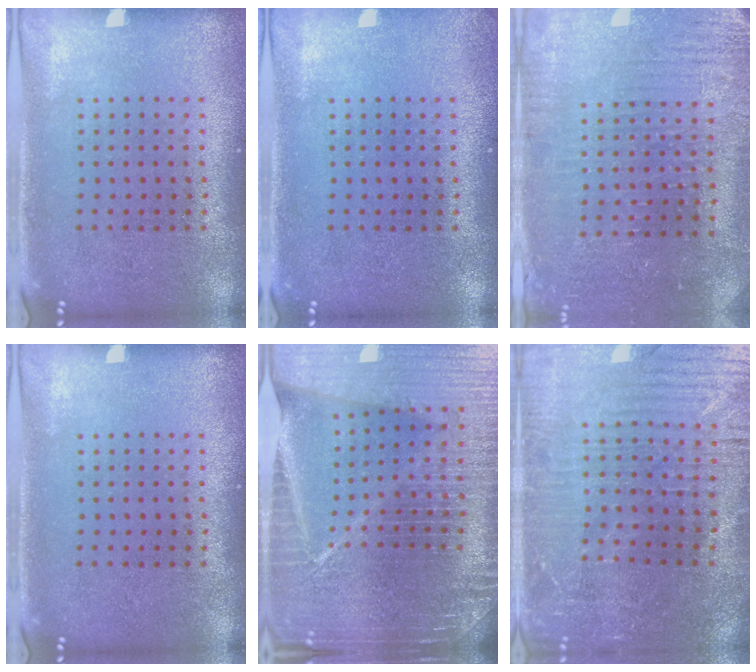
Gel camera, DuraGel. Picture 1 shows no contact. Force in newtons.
{"total": 1.0, "press": 1.0, "slide": 0.1}
{"total": 3.2, "press": 3.2, "slide": 0.4}
{"total": 0.0}
{"total": 6.9, "press": 5.9, "slide": 3.6}
{"total": 3.2, "press": 3.1, "slide": 0.6}